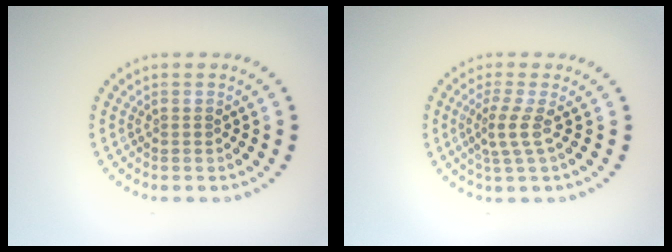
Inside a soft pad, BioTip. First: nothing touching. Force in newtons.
{"total": 2.4, "press": 1.6, "slide": 1.8}